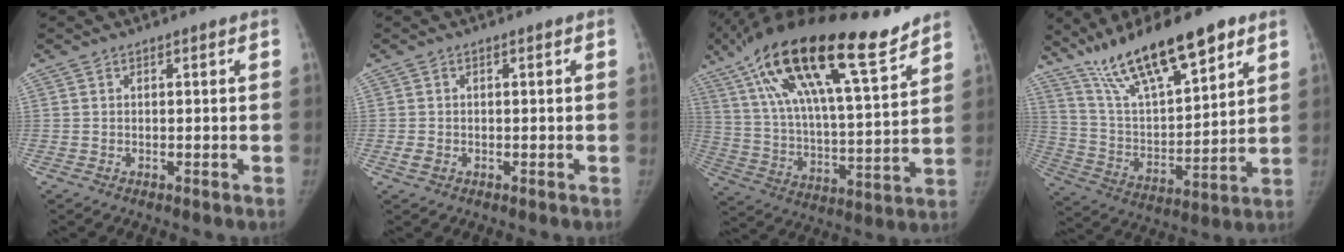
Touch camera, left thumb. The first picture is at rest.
{"total": 1.4, "force": [-0.5, 1.1, 0.7], "torque": [-0.013, -0.001, -0.009]}
{"total": 27.1, "force": [17.8, 6.8, 19.2], "torque": [-0.326, -0.040, 0.306]}
{"total": 21.4, "force": [14.3, 6.2, 14.6], "torque": [-0.232, -0.045, 0.260]}